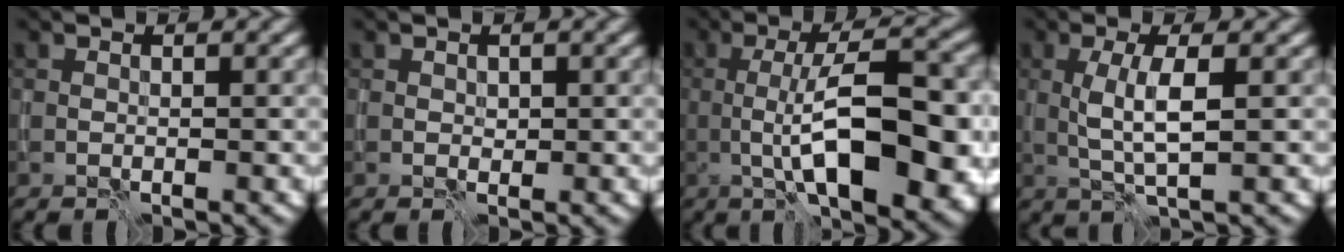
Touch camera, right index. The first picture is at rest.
{"total": 0.7, "force": [0.1, 0.6, 0.2], "torque": [-0.003, -0.003, 0.004]}
{"total": 10.0, "force": [-2.4, 2.8, 9.3], "torque": [-0.146, 0.008, -0.042]}
{"total": 3.4, "force": [0.0, 0.6, 3.3], "torque": [-0.066, 0.004, 0.000]}